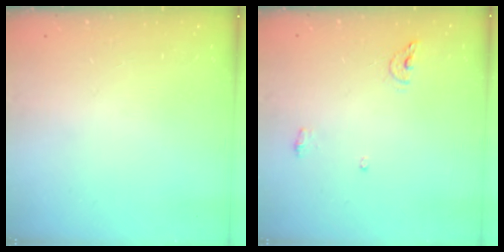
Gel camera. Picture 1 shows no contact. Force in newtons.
{"total": 6.1, "press": 5.9, "slide": 1.4}